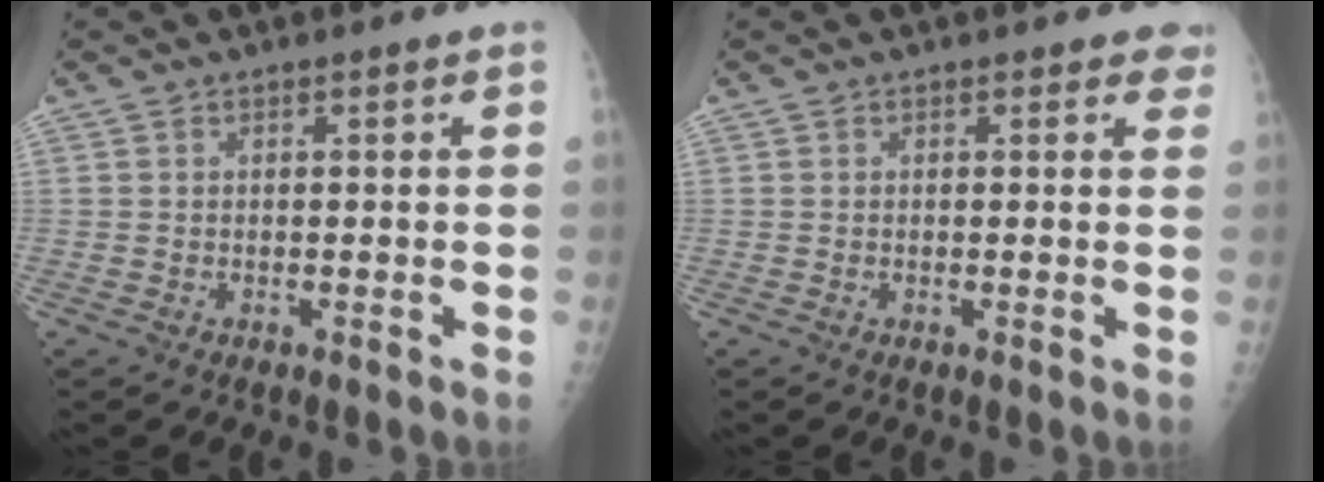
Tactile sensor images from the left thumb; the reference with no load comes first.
{"total": 2.2, "force": [1.7, 1.2, 0.6], "torque": [0.021, -0.006, 0.004]}